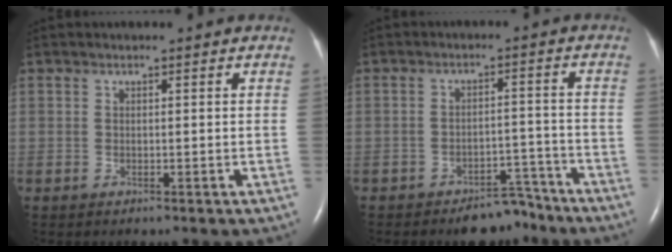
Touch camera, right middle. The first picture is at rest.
{"total": 5.4, "force": [-4.8, 2.1, 1.3], "torque": [-0.011, 0.012, -0.071]}